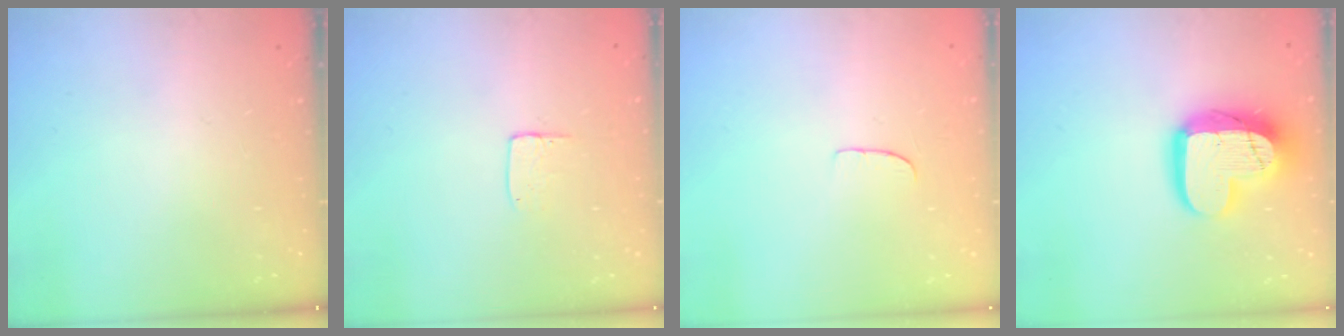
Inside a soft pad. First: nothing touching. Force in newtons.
{"total": 5.8, "press": 5.8, "slide": 0.4}
{"total": 5.4, "press": 5.4, "slide": 0.4}
{"total": 16.1, "press": 16.1, "slide": 0.9}